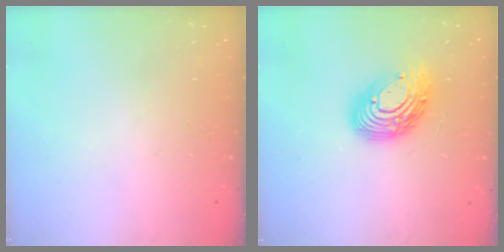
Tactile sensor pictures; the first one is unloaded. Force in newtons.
{"total": 13.9, "press": 13.9, "slide": 0.9}